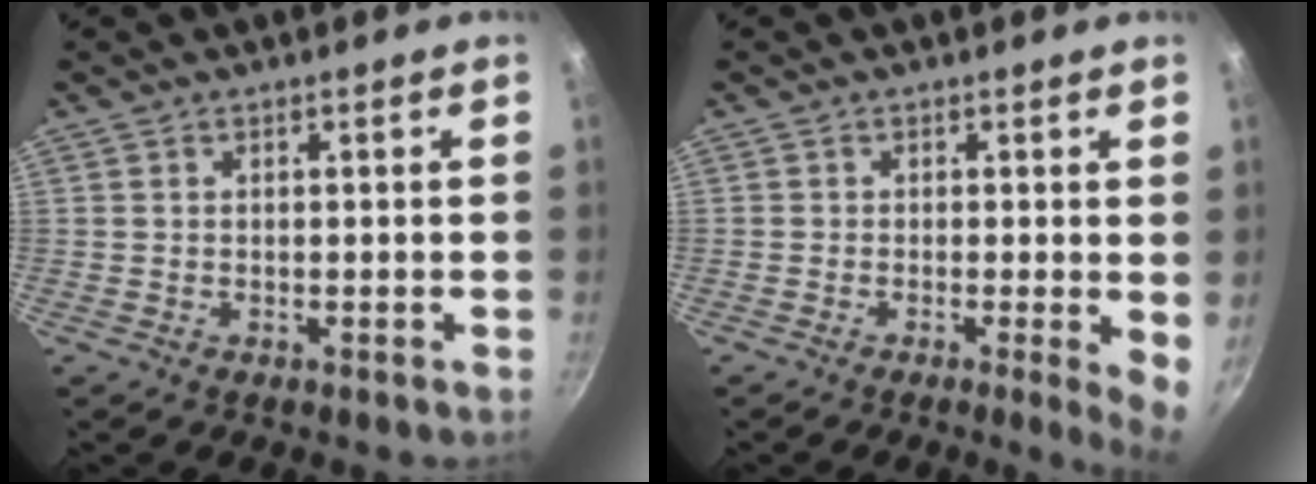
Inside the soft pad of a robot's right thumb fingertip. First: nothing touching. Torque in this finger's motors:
{"motor_torque": [0.03, 0.22, -0.12, -0.07, 0.07]}